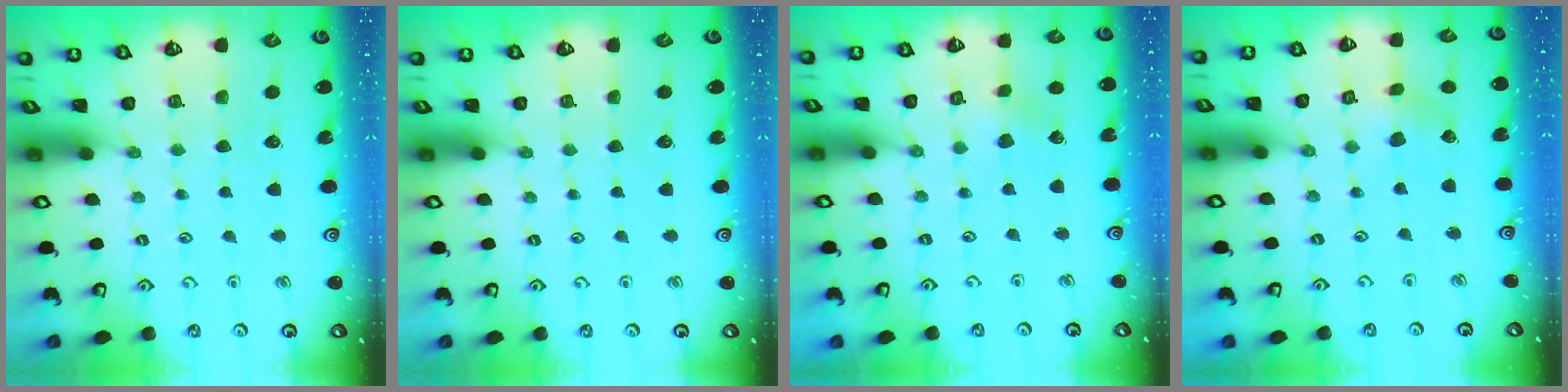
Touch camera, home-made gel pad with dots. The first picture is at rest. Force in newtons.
{"total": 0.0}
{"total": 2.3, "press": 2.2, "slide": 0.3}
{"total": 1.9, "press": 1.9, "slide": 0.3}